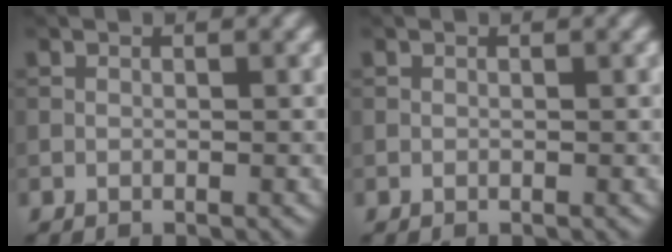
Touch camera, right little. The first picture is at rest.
{"total": 0.0}